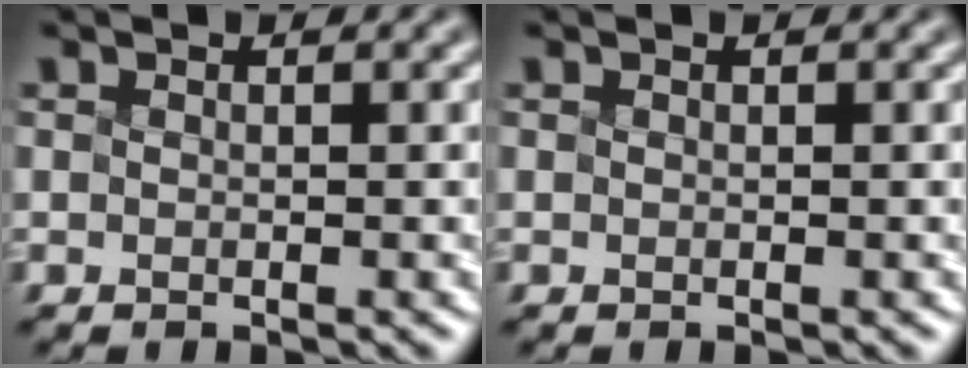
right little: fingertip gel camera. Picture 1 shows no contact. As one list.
[{"total": 0.0}]